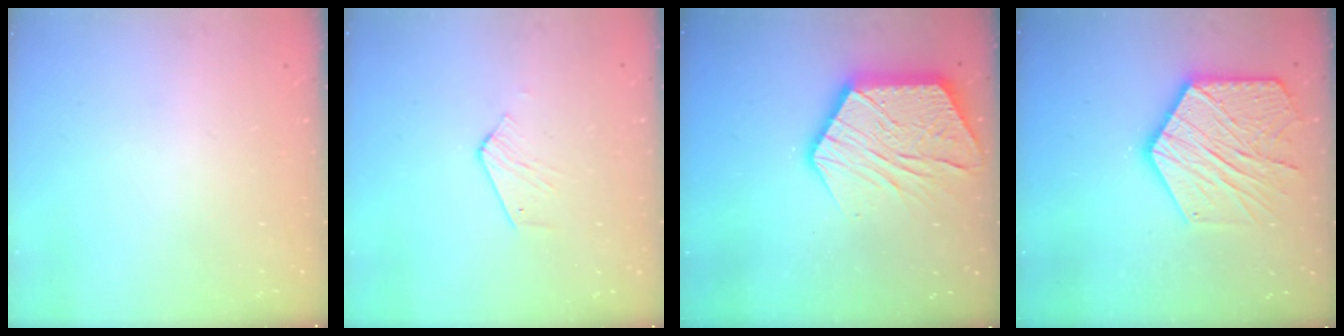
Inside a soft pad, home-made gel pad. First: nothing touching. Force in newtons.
{"total": 2.6, "press": 2.6, "slide": 0.2}
{"total": 19.2, "press": 19.1, "slide": 1.5}
{"total": 19.0, "press": 18.9, "slide": 1.3}